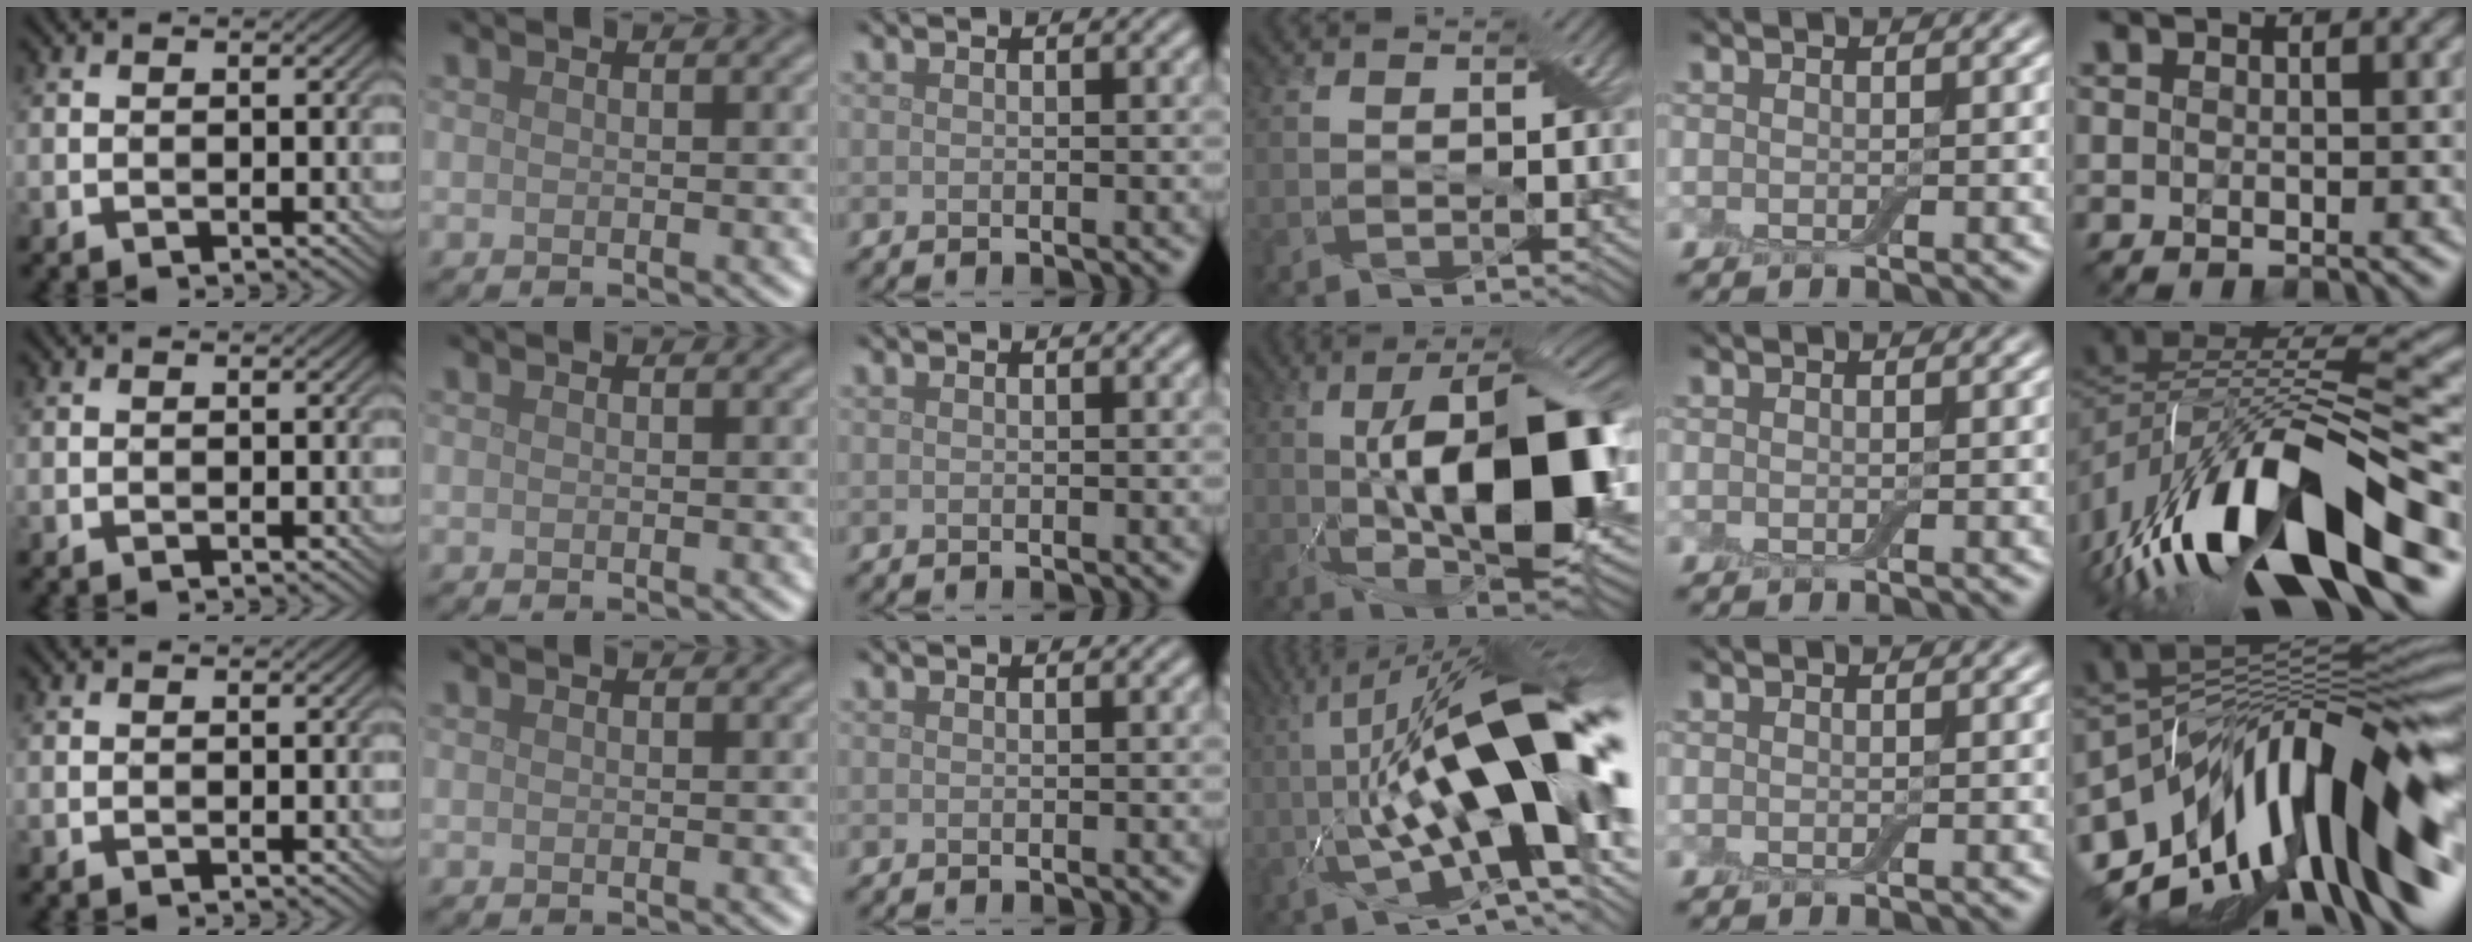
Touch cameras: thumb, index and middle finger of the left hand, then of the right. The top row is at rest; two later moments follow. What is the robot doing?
{"motion": "close", "object": "airpods case & airpods"}